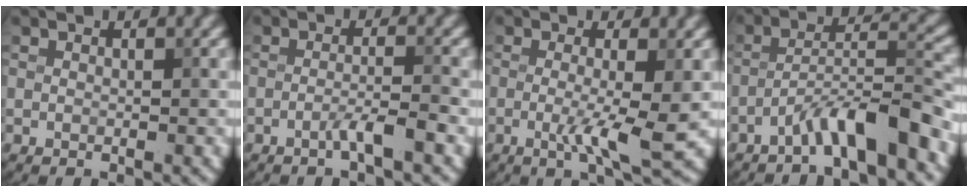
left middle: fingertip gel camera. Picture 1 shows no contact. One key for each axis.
{"total": 2.2, "fx": -1.2, "fy": 0.1, "fz": 1.9, "tx": -0.032, "ty": 0.009, "tz": -0.027}
{"total": 4.5, "fx": -0.6, "fy": 0.7, "fz": 4.4, "tx": -0.076, "ty": -0.013, "tz": -0.012}
{"total": 6.2, "fx": -4.0, "fy": 0.7, "fz": 4.7, "tx": -0.080, "ty": 0.019, "tz": -0.072}